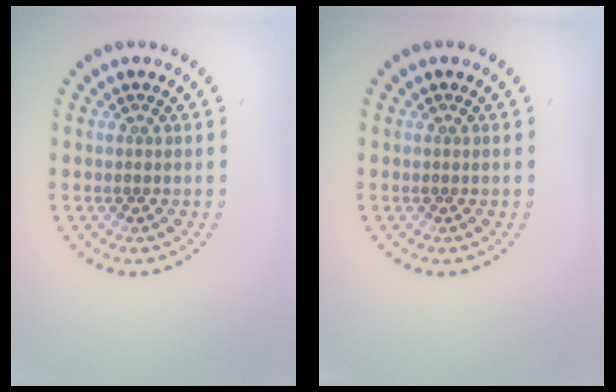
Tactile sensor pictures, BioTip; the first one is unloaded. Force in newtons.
{"total": 0.0}